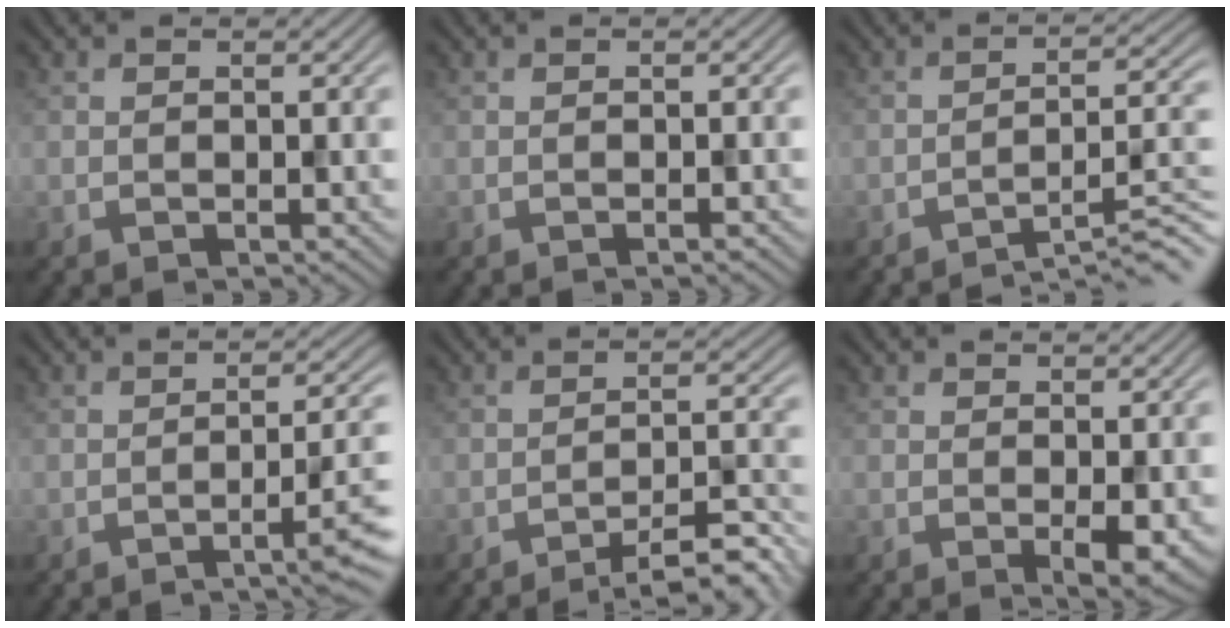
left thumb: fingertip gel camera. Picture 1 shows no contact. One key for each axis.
{"total": 0.6, "fx": -0.4, "fy": -0.1, "fz": 0.4, "tx": -0.005, "ty": 0.002, "tz": -0.010}
{"total": 7.2, "fx": -5.1, "fy": 0.8, "fz": 4.9, "tx": -0.071, "ty": 0.021, "tz": -0.084}
{"total": 6.1, "fx": -2.9, "fy": 0.9, "fz": 5.3, "tx": -0.077, "ty": 0.005, "tz": -0.051}
{"total": 8.0, "fx": -6.1, "fy": 1.1, "fz": 5.0, "tx": -0.084, "ty": 0.010, "tz": -0.086}
{"total": 2.3, "fx": 0.1, "fy": 0.9, "fz": 2.1, "tx": -0.035, "ty": -0.010, "tz": 0.004}